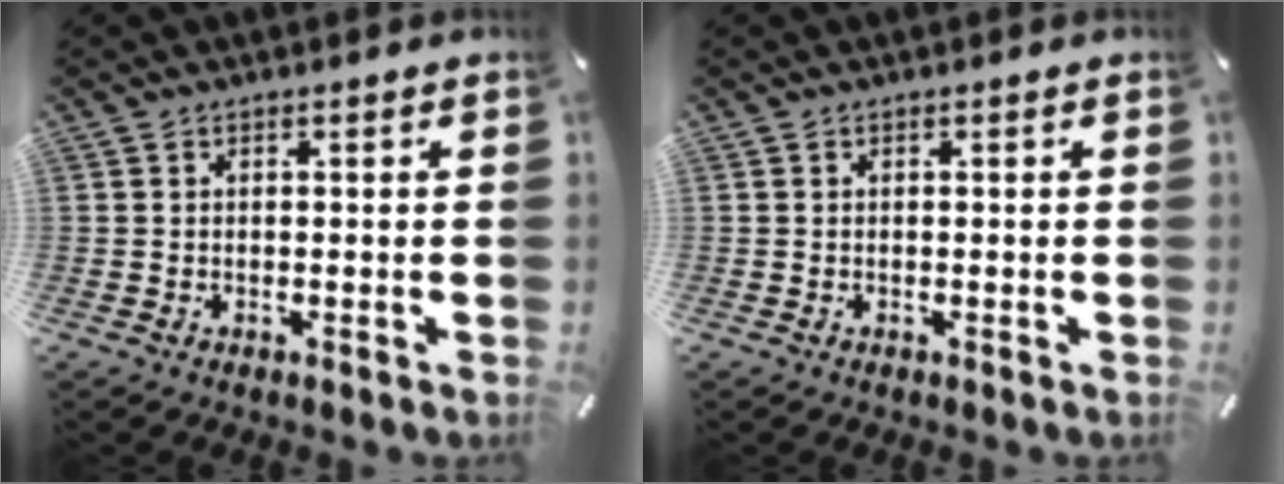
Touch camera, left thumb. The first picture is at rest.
{"total": 0.0}